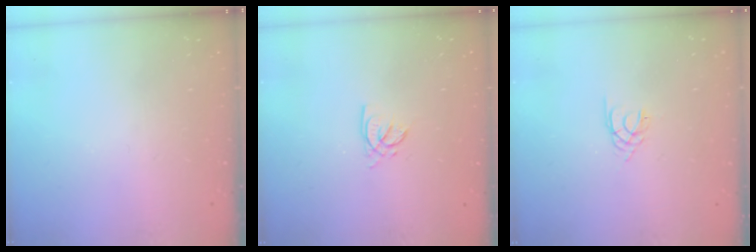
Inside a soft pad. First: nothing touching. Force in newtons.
{"total": 2.6, "press": 2.6, "slide": 0.2}
{"total": 1.6, "press": 1.6, "slide": 0.3}